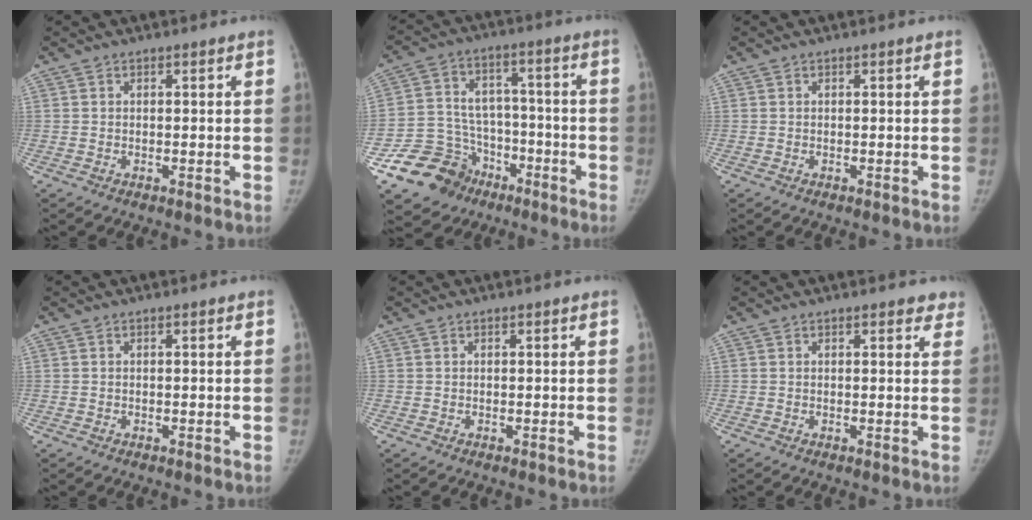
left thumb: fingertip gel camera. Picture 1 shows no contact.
{"total": 14.7, "force": [-8.1, 11.7, 3.7], "torque": [-0.042, 0.082, -0.126]}
{"total": 0.0}
{"total": 0.0}
{"total": 0.0}
{"total": 2.5, "force": [2.0, 1.3, 0.8], "torque": [0.021, -0.005, 0.011]}